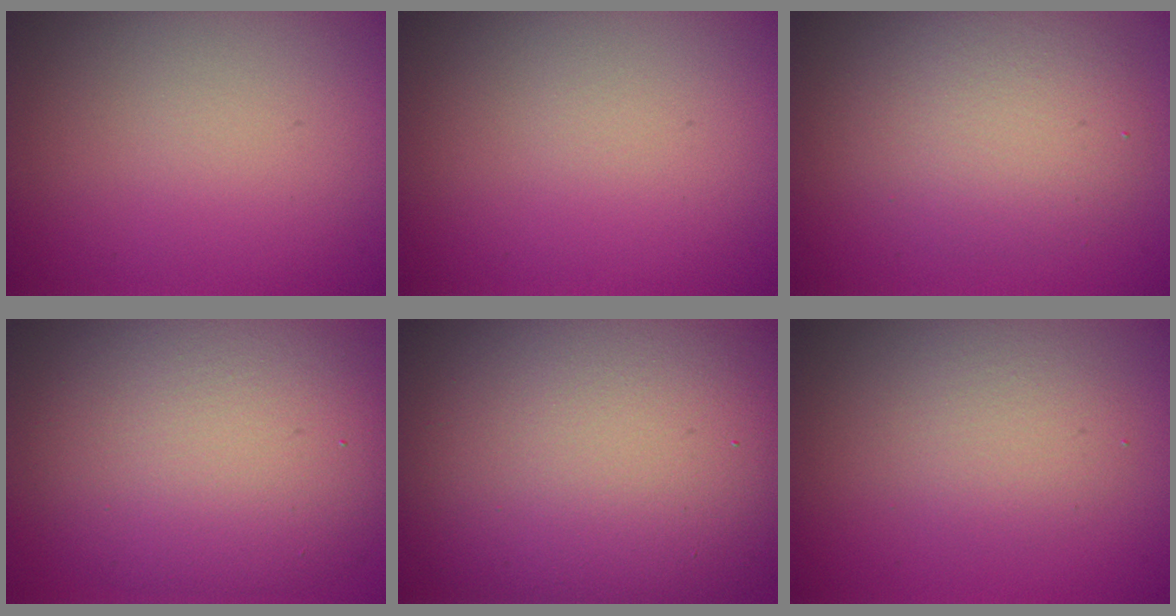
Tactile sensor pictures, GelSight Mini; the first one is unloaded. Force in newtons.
{"total": 0.0}
{"total": 4.3, "press": 4.3, "slide": 0.2}
{"total": 11.5, "press": 11.5, "slide": 0.3}
{"total": 18.2, "press": 18.1, "slide": 0.8}
{"total": 2.6, "press": 2.6, "slide": 0.1}